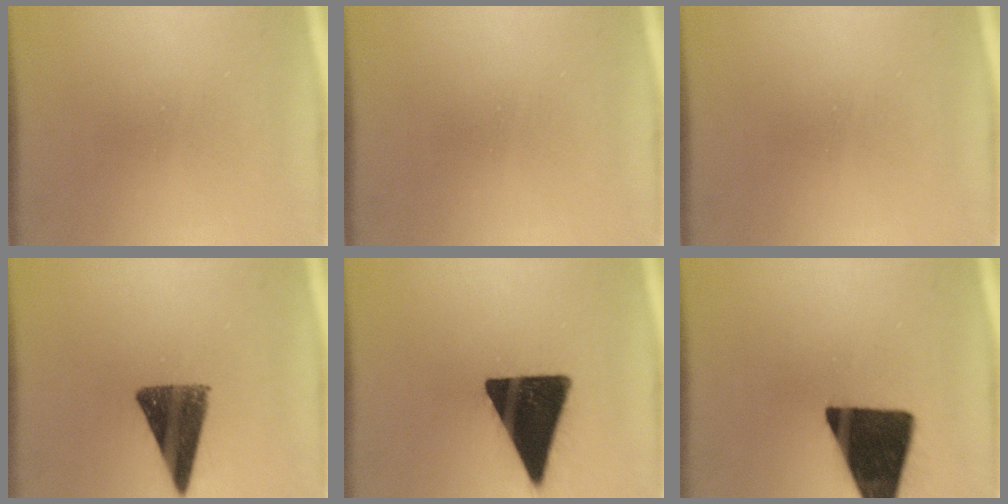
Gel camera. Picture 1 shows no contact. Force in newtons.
{"total": 0.0}
{"total": 0.0}
{"total": 11.1}
{"total": 18.0}
{"total": 16.5}